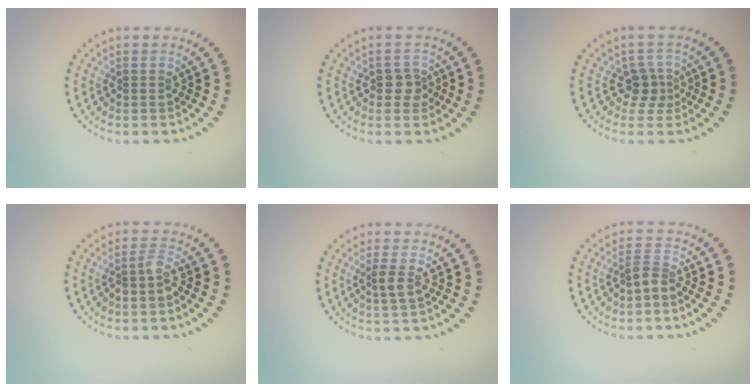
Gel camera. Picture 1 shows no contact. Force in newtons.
{"total": 1.7, "press": 1.7, "slide": 0.4}
{"total": 2.0, "press": 1.5, "slide": 1.3}
{"total": 1.6, "press": 1.3, "slide": 1.0}
{"total": 1.5, "press": 1.3, "slide": 0.7}
{"total": 1.8, "press": 1.4, "slide": 1.2}